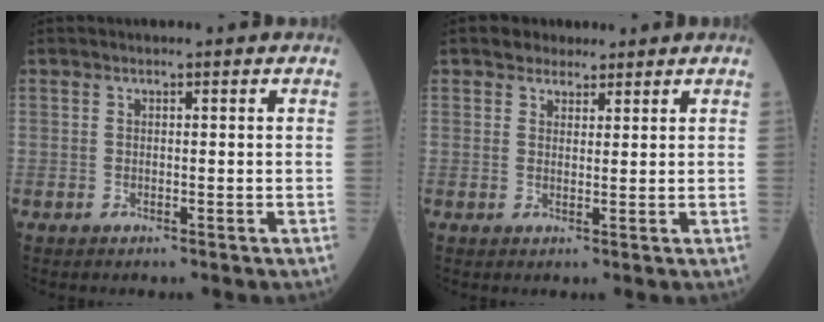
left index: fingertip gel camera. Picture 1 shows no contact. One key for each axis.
{"total": 2.6, "fx": 2.0, "fy": 1.6, "fz": 0.3, "tx": -0.005, "ty": 0.010, "tz": 0.030}